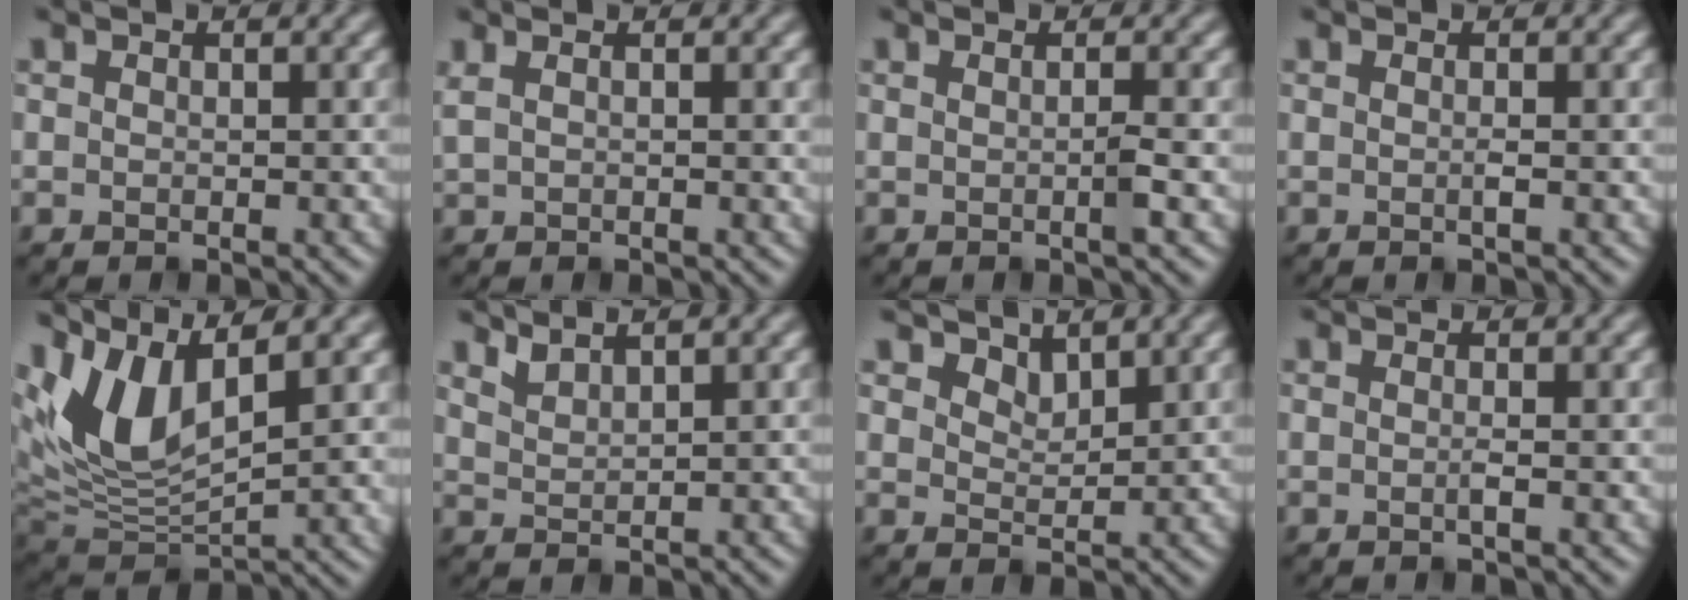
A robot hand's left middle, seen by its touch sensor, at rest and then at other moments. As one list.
[{"total": 1.6, "force": [1.1, 0.5, 1.1], "torque": [-0.014, 0.003, 0.023]}, {"total": 1.6, "force": [-0.1, 0.4, 1.6], "torque": [-0.020, 0.003, -0.008]}, {"total": 0.7, "force": [-0.1, 0.1, 0.7], "torque": [-0.010, 0.002, -0.004]}, {"total": 8.8, "force": [3.9, 4.0, 6.7], "torque": [-0.143, 0.008, 0.075]}, {"total": 1.9, "force": [1.8, 0.3, 0.6], "torque": [-0.012, 0.005, 0.040]}, {"total": 3.1, "force": [2.8, 0.9, 0.8], "torque": [-0.024, -0.015, 0.054]}, {"total": 0.9, "force": [-0.2, 0.2, 0.9], "torque": [-0.010, 0.003, -0.007]}]